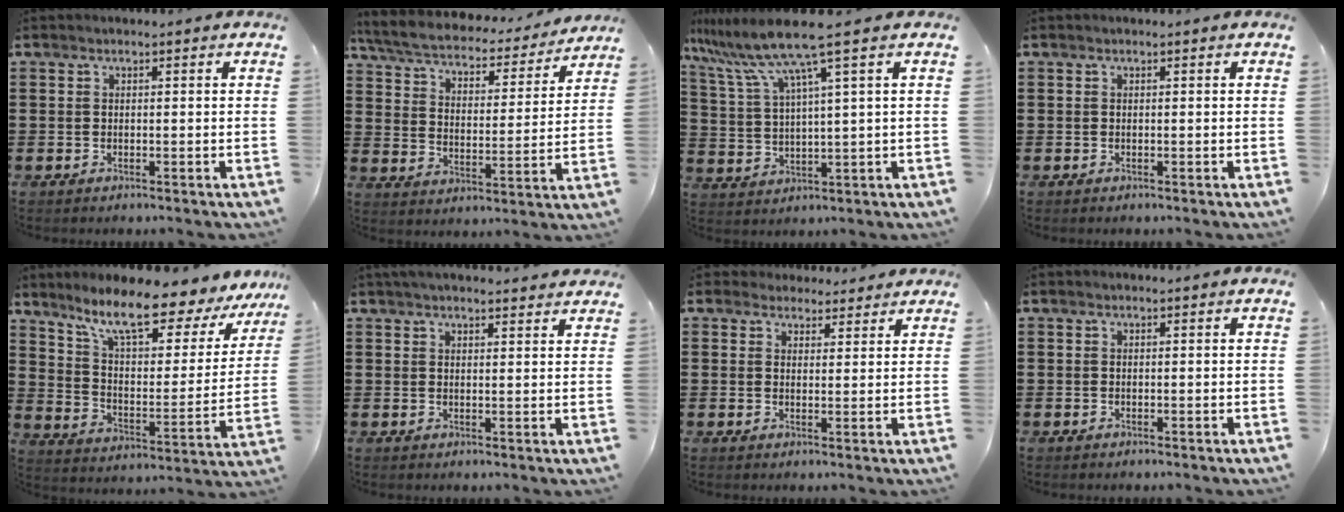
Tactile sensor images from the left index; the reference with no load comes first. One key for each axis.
{"total": 5.3, "fx": 4.9, "fy": 0.8, "fz": 1.8, "tx": -0.060, "ty": -0.033, "tz": 0.079}
{"total": 9.2, "fx": 6.0, "fy": -0.5, "fz": 6.9, "tx": -0.171, "ty": -0.034, "tz": 0.094}
{"total": 0.0}
{"total": 11.5, "fx": 8.9, "fy": 2.0, "fz": 7.0, "tx": -0.146, "ty": -0.057, "tz": 0.143}
{"total": 2.8, "fx": 2.6, "fy": 0.1, "fz": 0.8, "tx": -0.021, "ty": -0.001, "tz": 0.050}
{"total": 3.2, "fx": 2.9, "fy": 1.4, "fz": 0.2, "tx": -0.015, "ty": 0.002, "tz": 0.056}
{"total": 0.0}